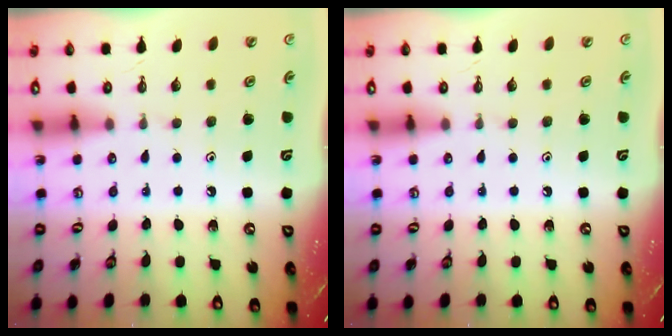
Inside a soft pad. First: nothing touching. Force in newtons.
{"total": 0.0}